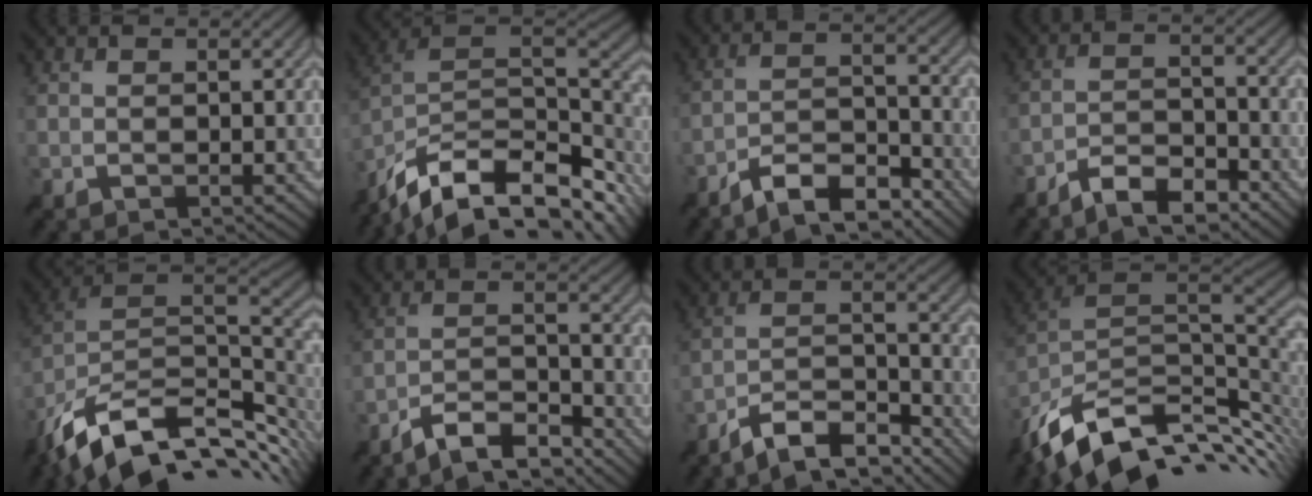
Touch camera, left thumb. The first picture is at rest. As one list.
[{"total": 16.5, "force": [-9.7, 7.8, 10.9], "torque": [-0.248, -0.023, -0.157]}, {"total": 8.7, "force": [-7.1, 2.1, 4.6], "torque": [-0.078, 0.009, -0.136]}, {"total": 6.8, "force": [-5.4, 1.8, 3.6], "torque": [-0.065, 0.006, -0.107]}, {"total": 15.5, "force": [-6.8, 8.0, 11.4], "torque": [-0.251, -0.022, -0.117]}, {"total": 7.8, "force": [-6.5, 1.7, 4.0], "torque": [-0.071, 0.009, -0.125]}, {"total": 9.3, "force": [-7.8, 2.0, 4.6], "torque": [-0.081, 0.010, -0.146]}, {"total": 14.1, "force": [-5.8, 7.5, 10.4], "torque": [-0.233, -0.024, -0.095]}]